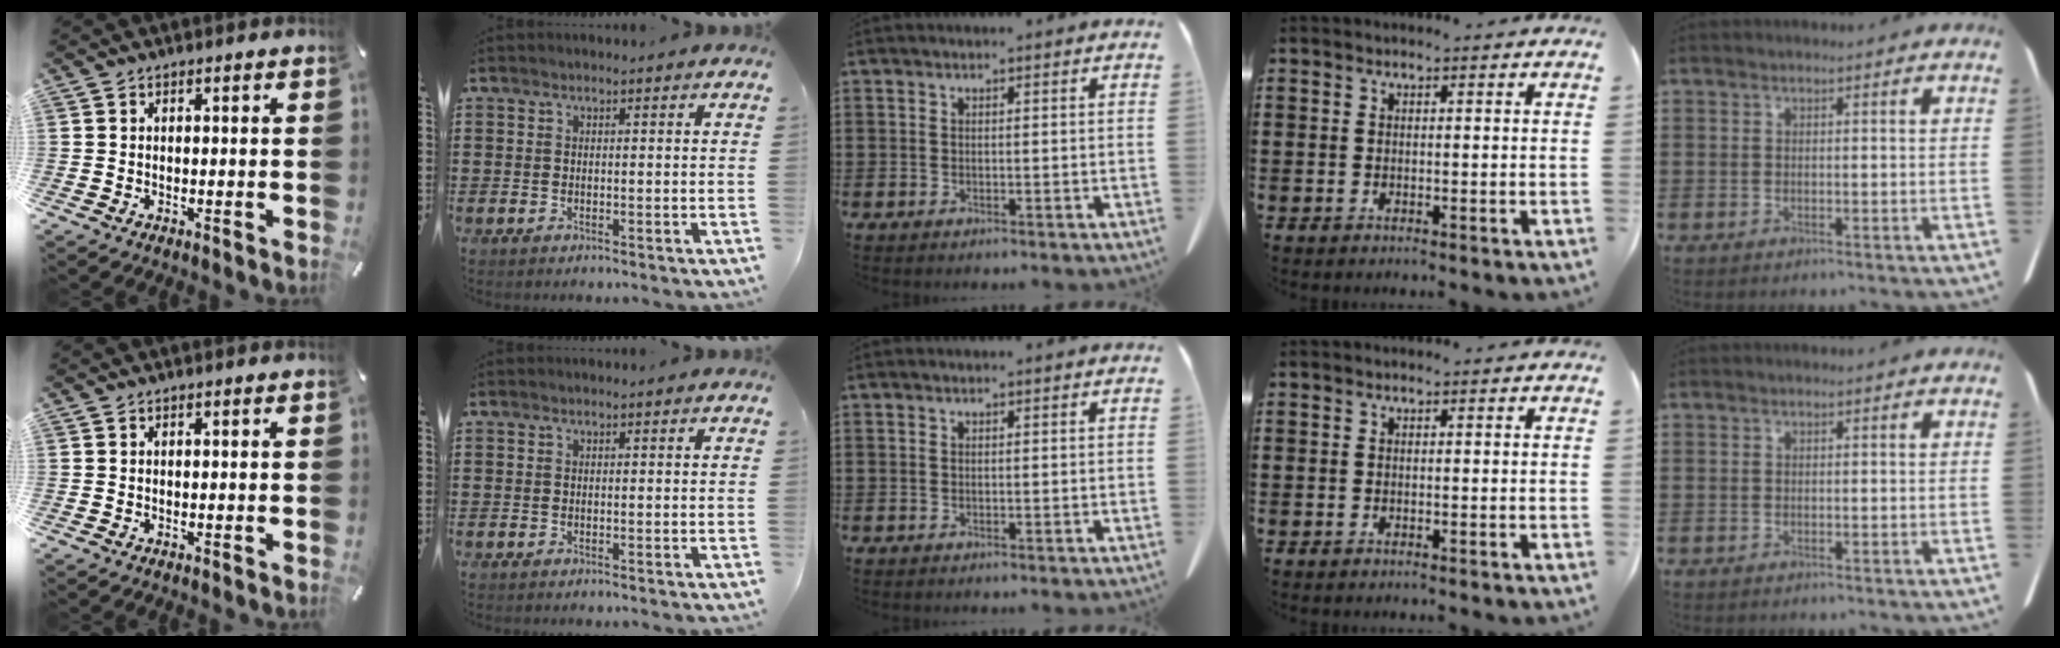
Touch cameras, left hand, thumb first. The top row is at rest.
{}